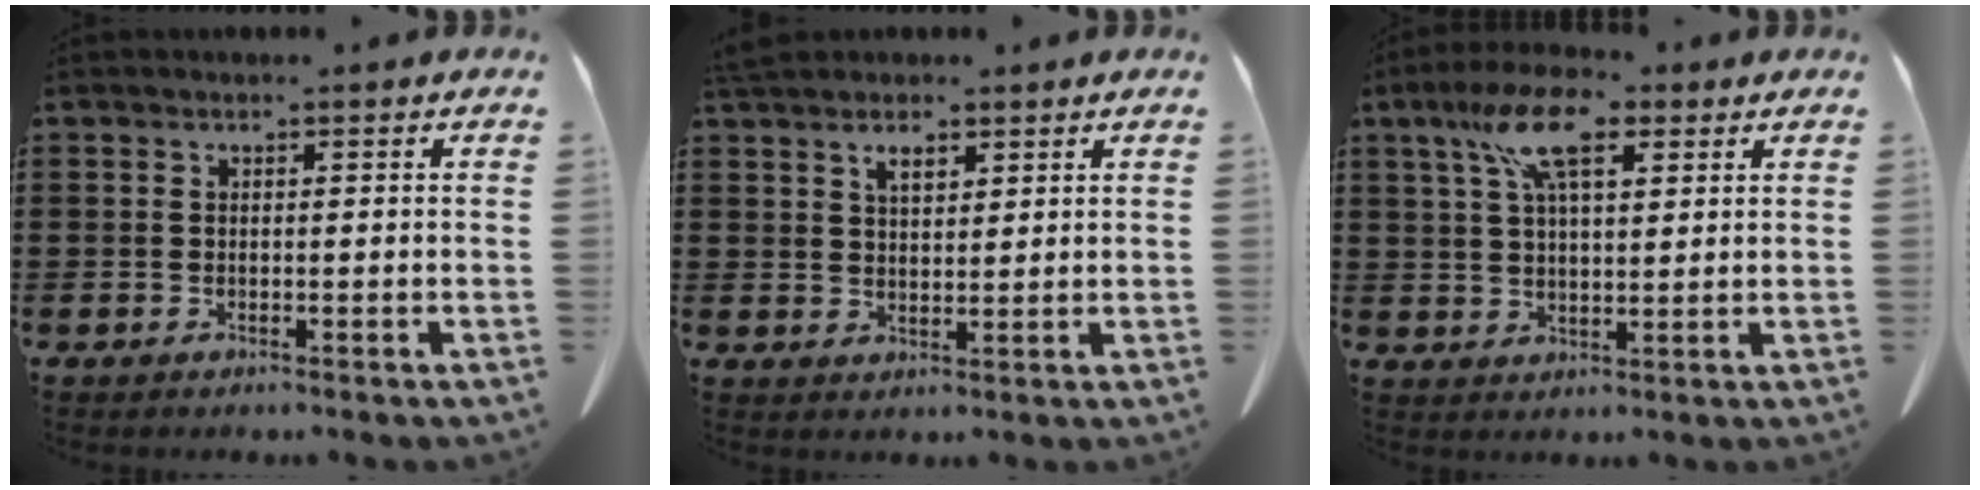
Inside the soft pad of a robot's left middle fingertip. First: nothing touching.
{"total": 3.1, "force": [2.3, 1.2, 1.6], "torque": [-0.028, 0.000, 0.042]}
{"total": 10.2, "force": [5.6, 3.8, 7.6], "torque": [-0.161, 0.008, 0.101]}